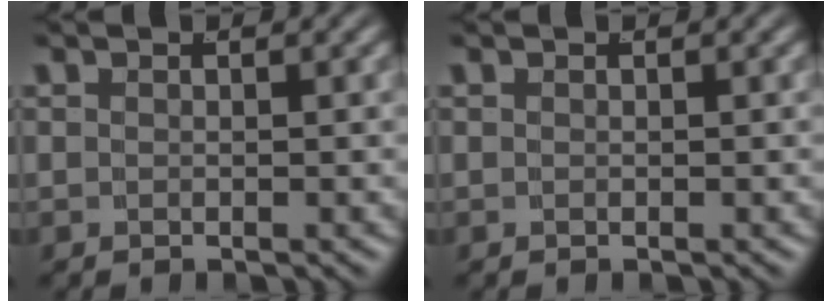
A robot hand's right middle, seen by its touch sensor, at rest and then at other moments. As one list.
[{"total": 0.0}]